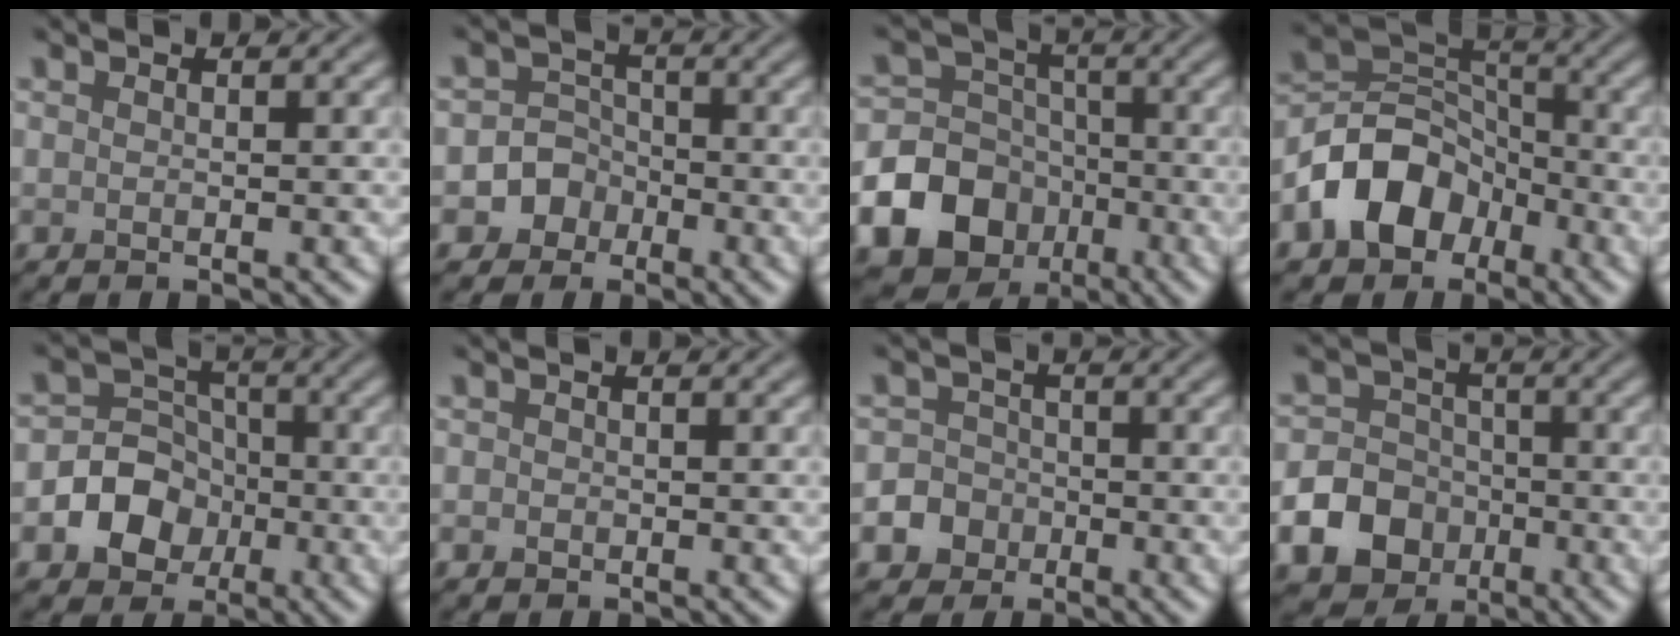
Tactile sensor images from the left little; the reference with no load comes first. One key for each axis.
{"total": 3.8, "fx": -1.6, "fy": 3.3, "fz": 0.5, "tx": 0.026, "ty": 0.008, "tz": -0.047}
{"total": 15.1, "fx": -6.6, "fy": 12.8, "fz": 4.4, "tx": -0.101, "ty": -0.045, "tz": -0.128}
{"total": 7.3, "fx": -3.6, "fy": 5.3, "fz": 3.6, "tx": -0.057, "ty": 0.004, "tz": -0.075}
{"total": 6.2, "fx": -1.9, "fy": 5.5, "fz": 2.1, "tx": -0.016, "ty": 0.011, "tz": -0.063}
{"total": 0.5, "fx": -0.2, "fy": 0.5, "fz": 0.2, "tx": 0.000, "ty": -0.002, "tz": -0.004}
{"total": 4.8, "fx": -2.4, "fy": 4.1, "fz": 0.7, "tx": 0.010, "ty": -0.009, "tz": -0.059}
{"total": 9.4, "fx": -3.8, "fy": 8.1, "fz": 2.7, "tx": -0.049, "ty": -0.019, "tz": -0.092}